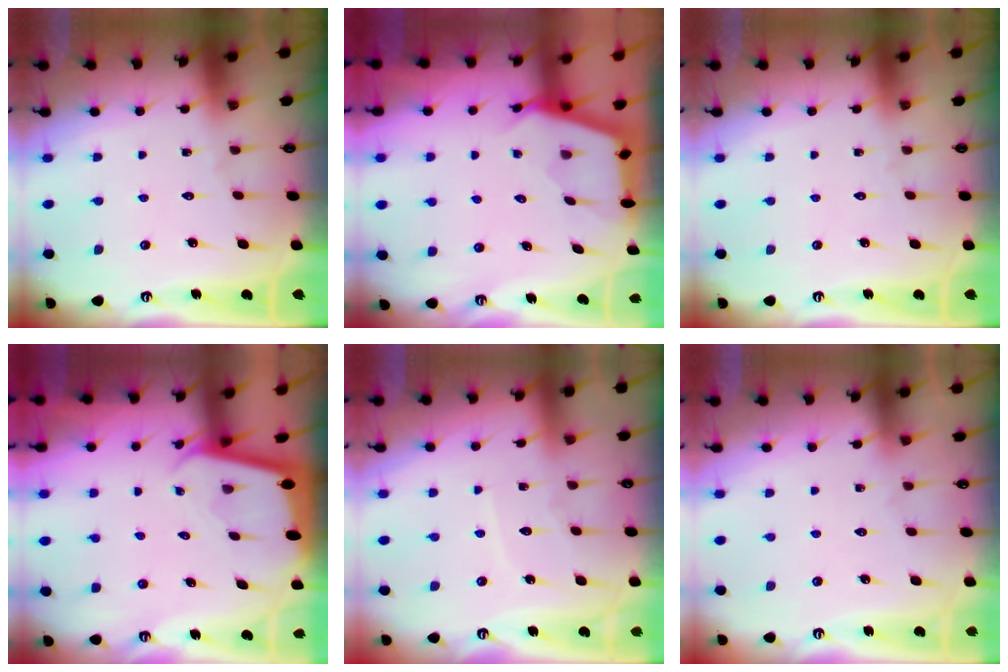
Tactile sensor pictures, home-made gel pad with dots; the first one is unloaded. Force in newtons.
{"total": 3.0, "press": 3.0, "slide": 0.3}
{"total": 0.0}
{"total": 1.7, "press": 1.7, "slide": 0.1}
{"total": 5.7, "press": 5.7, "slide": 0.7}
{"total": 3.2, "press": 3.1, "slide": 0.4}